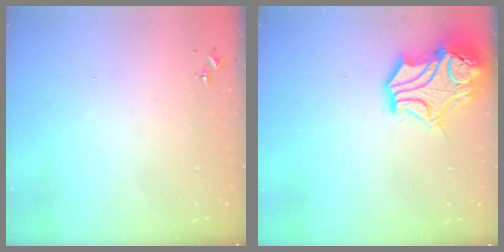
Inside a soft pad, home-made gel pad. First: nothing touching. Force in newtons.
{"total": 16.3, "press": 16.2, "slide": 2.2}